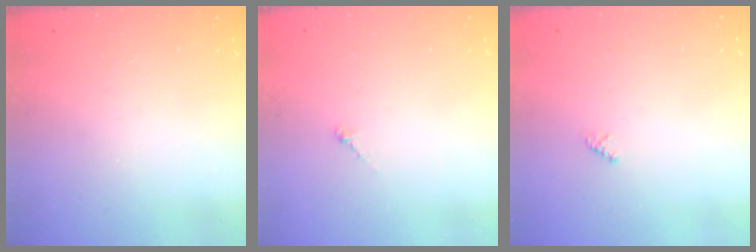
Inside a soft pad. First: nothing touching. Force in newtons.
{"total": 0.8, "press": 0.6, "slide": 0.4}
{"total": 1.5, "press": 1.4, "slide": 0.4}